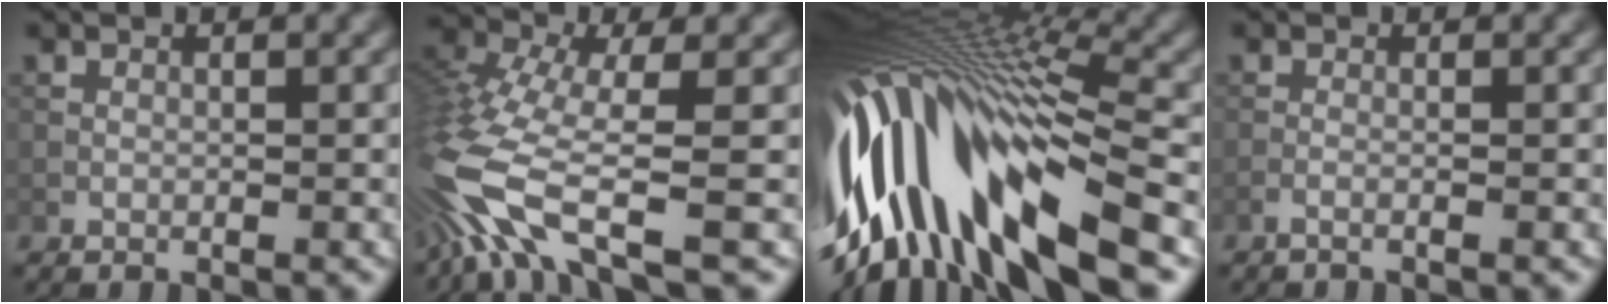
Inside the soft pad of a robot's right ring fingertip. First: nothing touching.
{"total": 10.3, "force": [-4.9, 3.4, 8.4], "torque": [-0.191, -0.004, -0.102]}
{"total": 16.4, "force": [-4.1, 6.2, 14.6], "torque": [-0.283, -0.010, -0.061]}
{"total": 0.8, "force": [-0.6, 0.2, 0.6], "torque": [-0.006, 0.001, -0.016]}